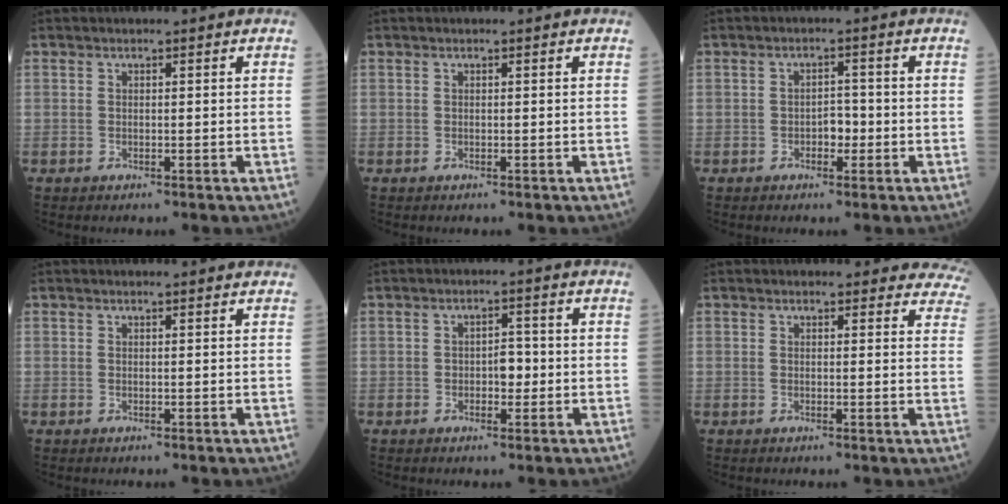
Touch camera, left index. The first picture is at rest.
{"total": 0.0}
{"total": 2.3, "force": [-0.8, 1.4, 1.7], "torque": [-0.020, 0.006, -0.015]}
{"total": 1.7, "force": [1.6, 0.3, 0.3], "torque": [-0.013, 0.005, 0.016]}
{"total": 2.7, "force": [-0.4, 1.5, 2.1], "torque": [-0.027, 0.005, -0.007]}
{"total": 12.6, "force": [11.9, 3.8, 1.7], "torque": [0.027, -0.035, 0.095]}